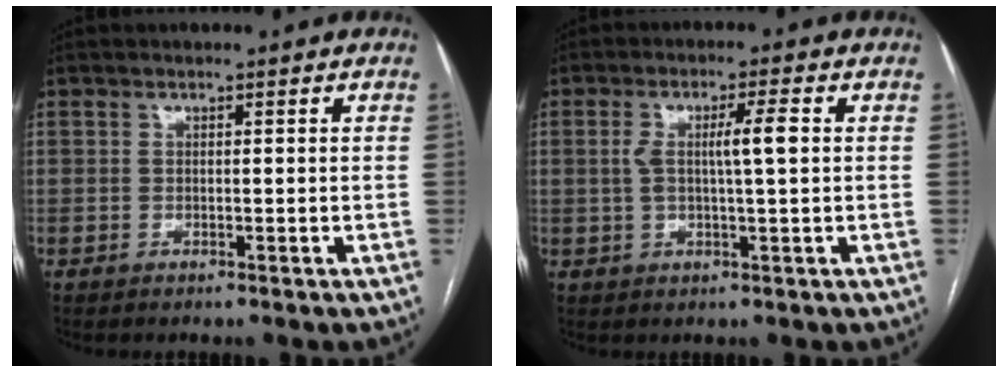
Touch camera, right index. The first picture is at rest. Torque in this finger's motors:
{"motor_torque": [0.20, 0.06, 0.13, 0.08]}